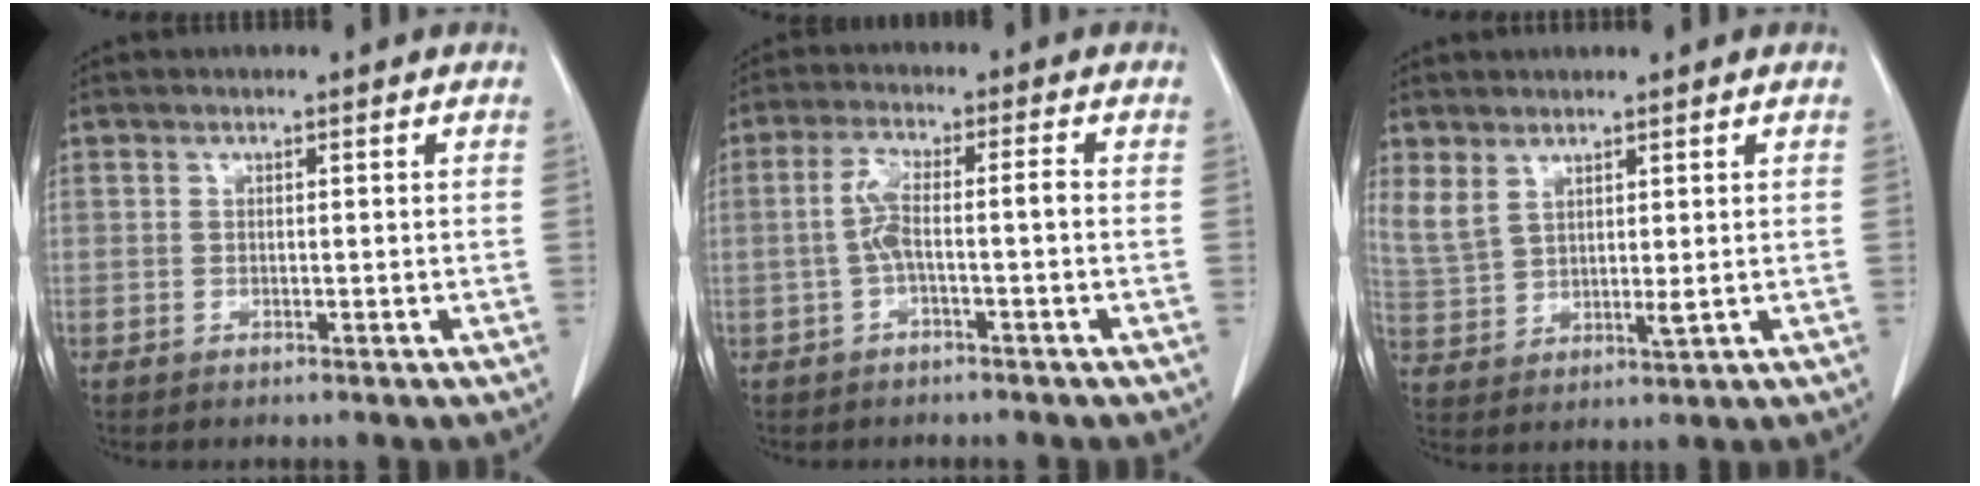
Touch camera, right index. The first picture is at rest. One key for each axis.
{"total": 4.9, "fx": -0.8, "fy": 0.8, "fz": 4.7, "tx": -0.098, "ty": 0.020, "tz": -0.014}
{"total": 6.0, "fx": 3.5, "fy": 2.3, "fz": 4.3, "tx": -0.100, "ty": -0.004, "tz": 0.079}